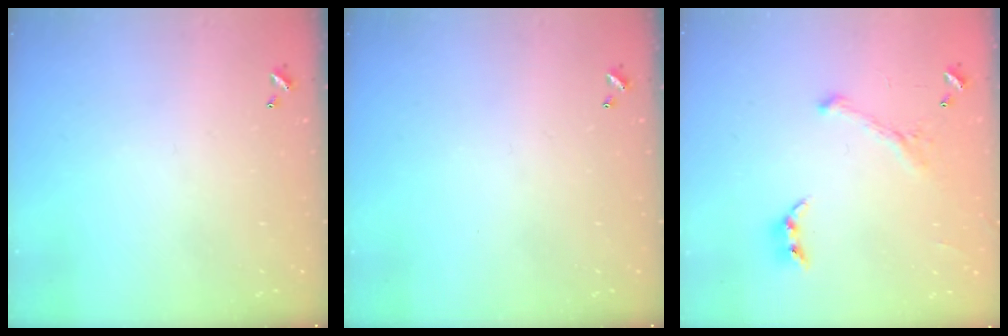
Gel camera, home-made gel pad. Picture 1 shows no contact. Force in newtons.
{"total": 0.0}
{"total": 1.0, "press": 0.7, "slide": 0.7}